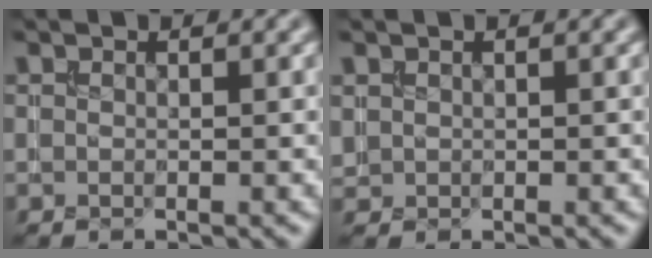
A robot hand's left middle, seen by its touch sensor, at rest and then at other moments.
{"total": 0.7, "force": [0.4, 0.5, 0.1], "torque": [-0.001, -0.001, 0.010]}